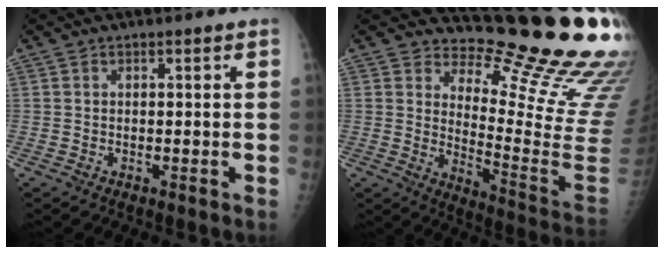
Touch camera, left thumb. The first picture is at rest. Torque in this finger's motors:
{"motor_torque": [0.34, 0.11, -0.46, -1.20, 0.01]}